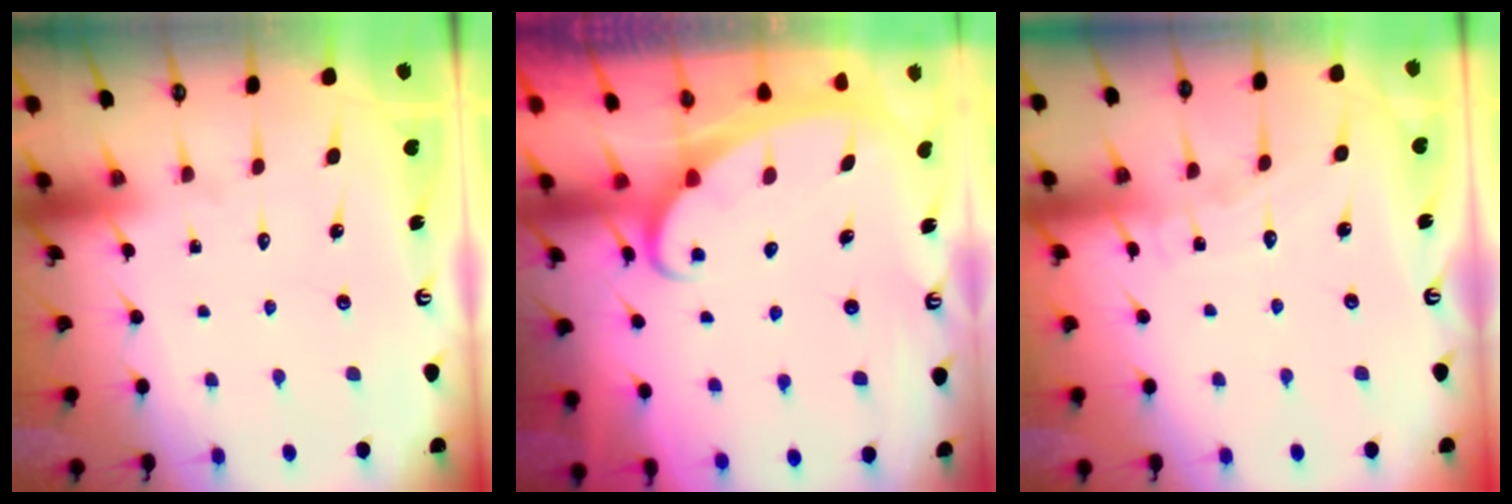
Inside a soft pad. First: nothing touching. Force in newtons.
{"total": 2.3, "press": 2.3, "slide": 0.3}
{"total": 5.6, "press": 5.6, "slide": 0.2}